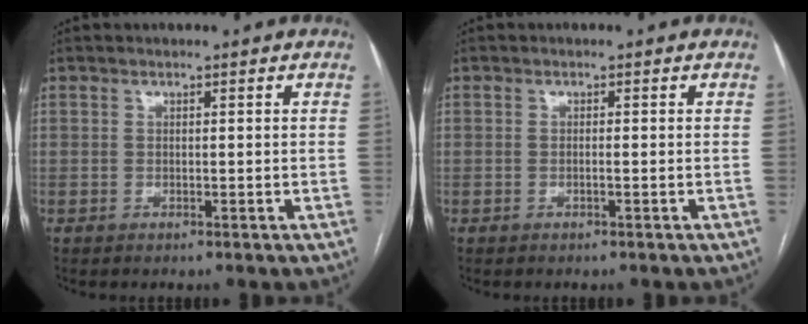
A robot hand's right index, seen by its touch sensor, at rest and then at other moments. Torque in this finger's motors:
{"motor_torque": [0.20, 0.13, 0.01, 0.01]}